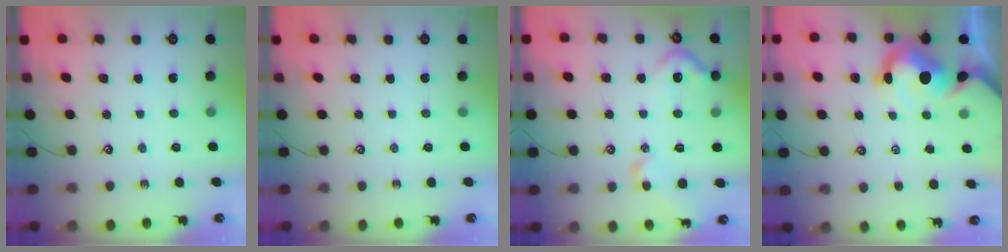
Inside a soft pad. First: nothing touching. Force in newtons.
{"total": 0.0}
{"total": 6.1, "press": 6.0, "slide": 1.2}
{"total": 7.6, "press": 7.5, "slide": 1.1}